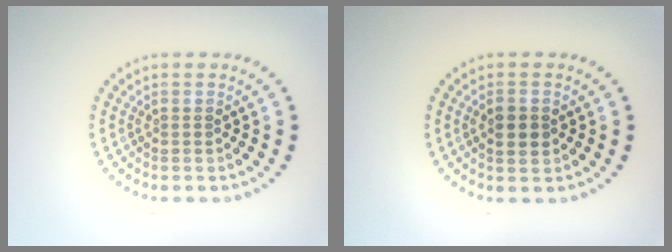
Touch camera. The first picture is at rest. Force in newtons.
{"total": 2.3, "press": 2.3, "slide": 0.0}